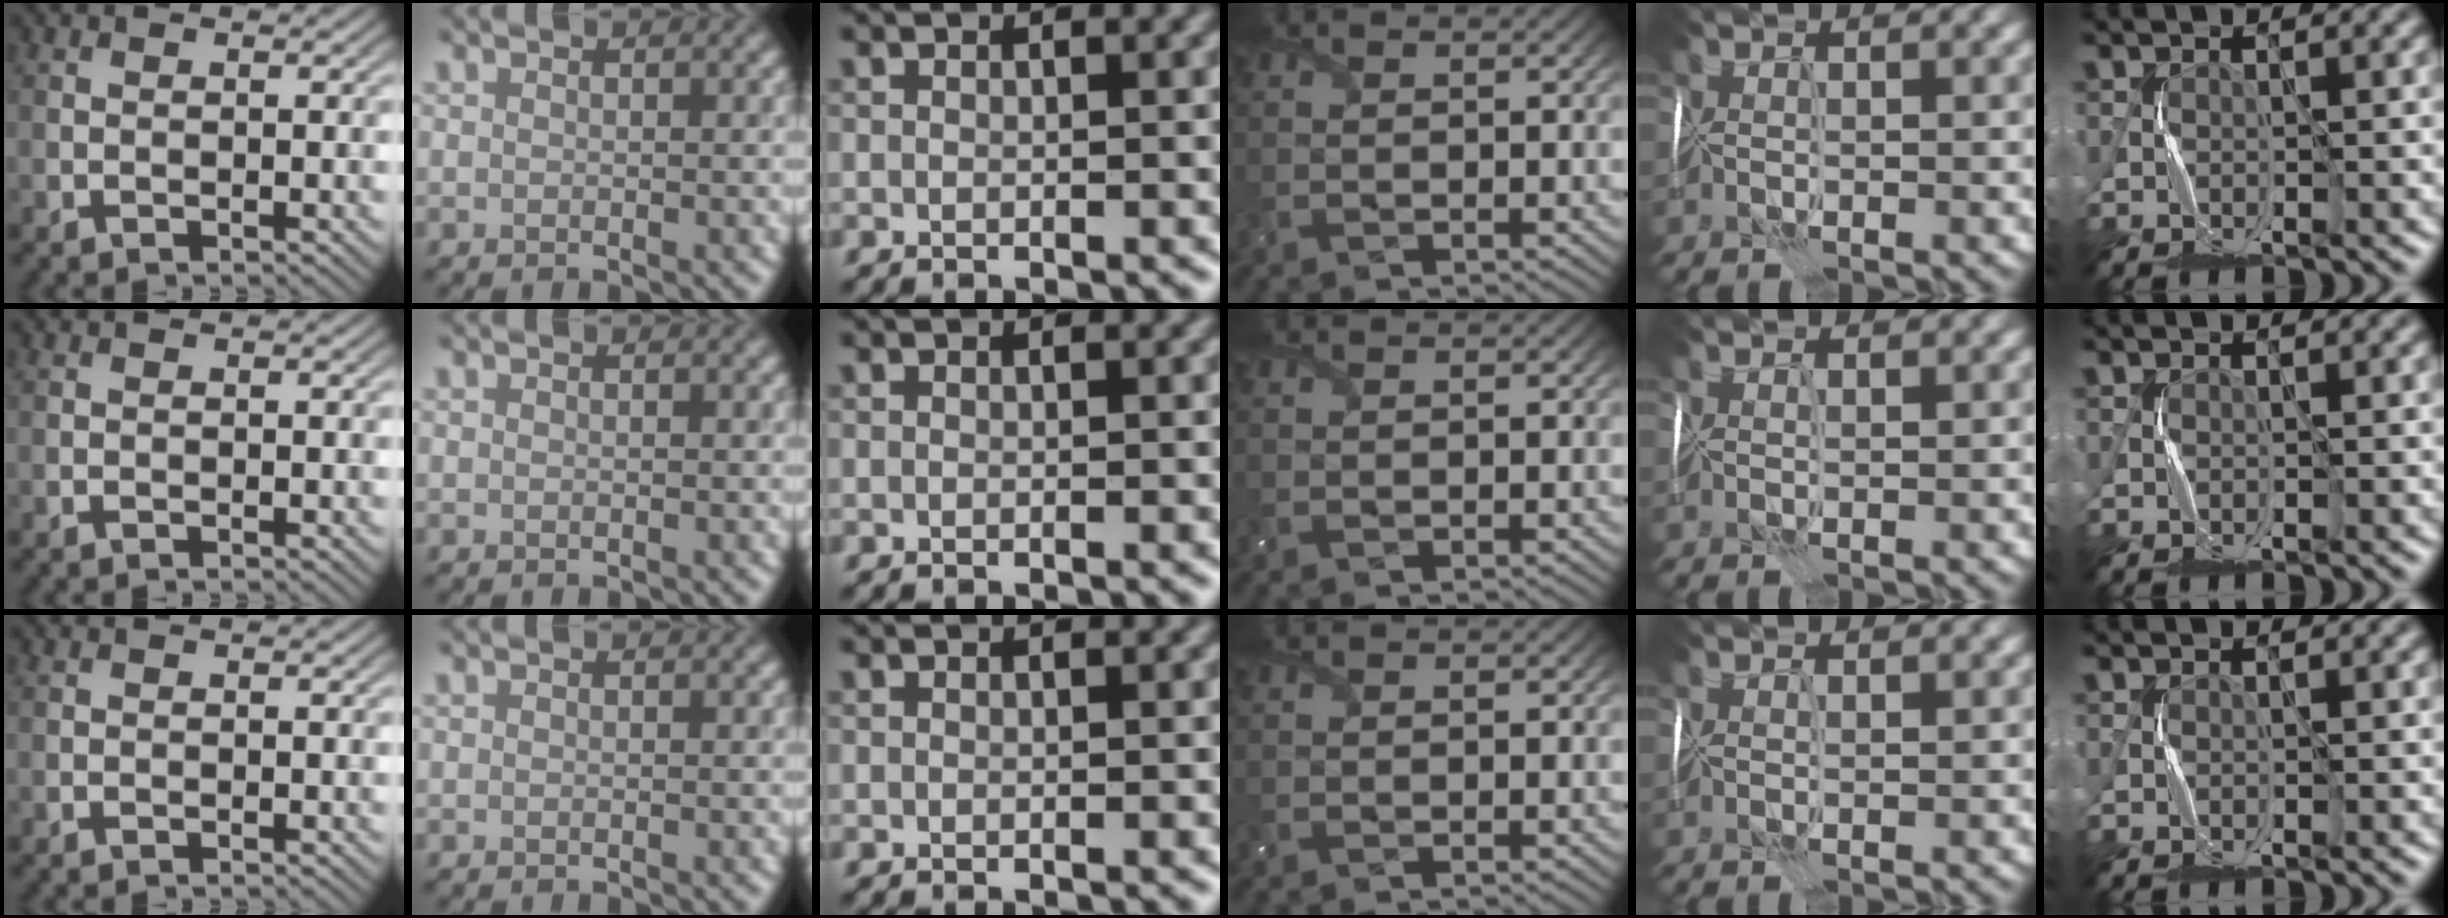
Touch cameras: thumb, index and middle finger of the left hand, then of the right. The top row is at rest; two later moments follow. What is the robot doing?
{"motion": "fold", "object": "tissue"}